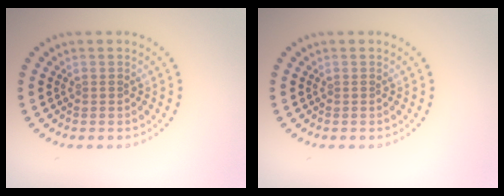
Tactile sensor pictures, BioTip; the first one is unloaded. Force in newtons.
{"total": 0.0}